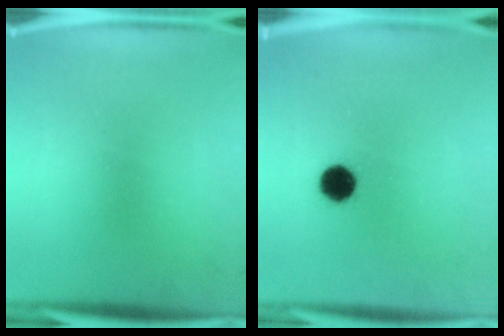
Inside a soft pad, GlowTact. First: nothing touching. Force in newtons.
{"total": 7.2}